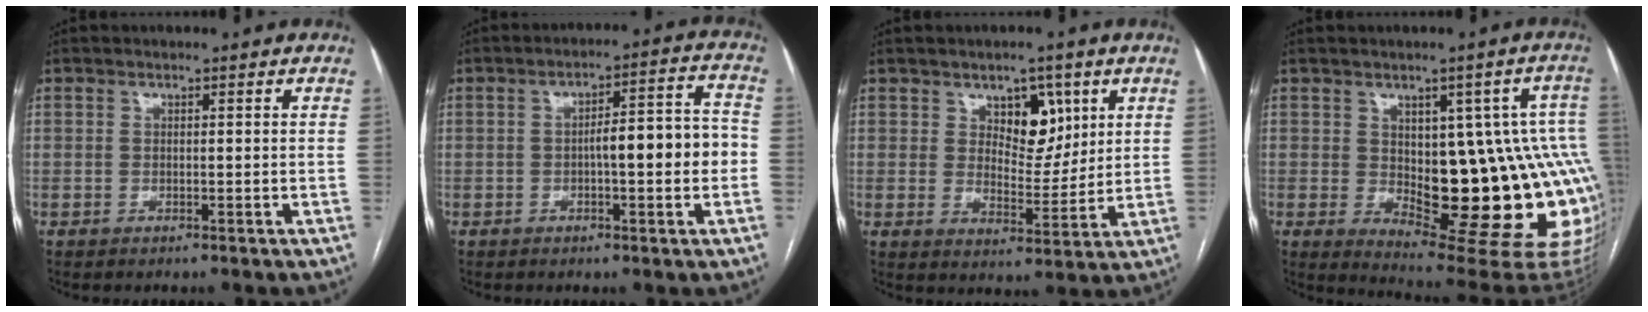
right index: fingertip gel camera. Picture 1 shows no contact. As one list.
[{"total": 8.7, "force": [-1.4, 1.5, 8.5], "torque": [-0.117, 0.028, -0.019]}, {"total": 7.3, "force": [3.4, 4.2, 4.8], "torque": [-0.067, 0.003, 0.060]}, {"total": 20.2, "force": [-1.4, 7.7, 18.6], "torque": [-0.156, 0.018, 0.011]}]